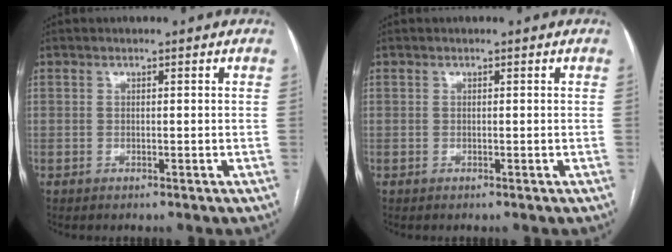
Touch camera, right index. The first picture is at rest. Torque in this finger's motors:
{"motor_torque": [0.00, 0.00, 0.00, 0.00]}